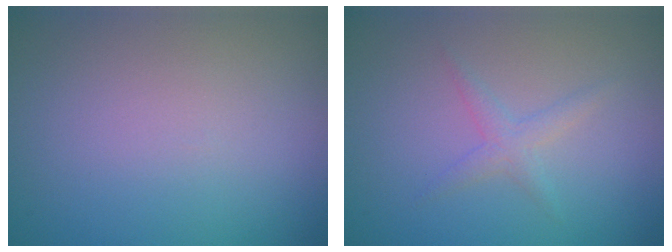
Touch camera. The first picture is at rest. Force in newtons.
{"total": 1.4, "press": 1.4, "slide": 0.1}